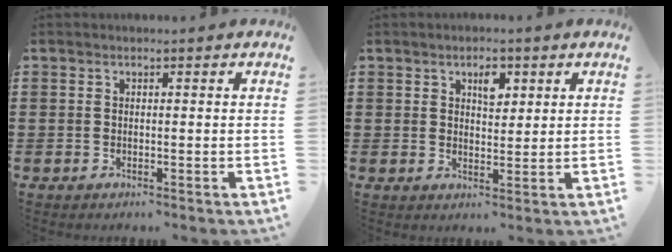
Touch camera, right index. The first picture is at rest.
{"total": 3.3, "force": [1.7, 1.8, 2.3], "torque": [-0.035, 0.002, 0.025]}